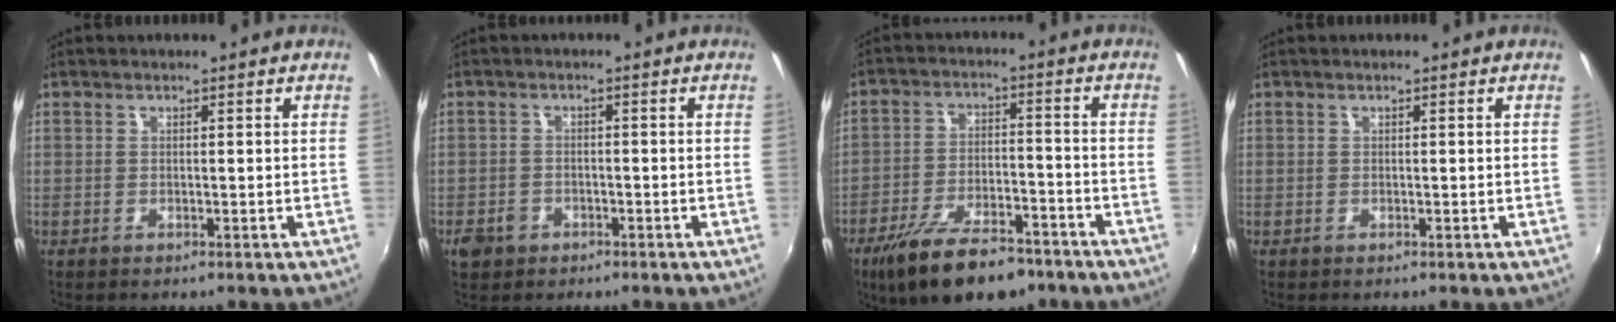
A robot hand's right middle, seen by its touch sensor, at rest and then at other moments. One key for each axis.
{"total": 3.9, "fx": -2.2, "fy": 3.0, "fz": 1.3, "tx": -0.038, "ty": 0.001, "tz": -0.036}
{"total": 15.6, "fx": -11.2, "fy": 5.8, "fz": 9.2, "tx": -0.186, "ty": -0.023, "tz": -0.181}
{"total": 0.0}